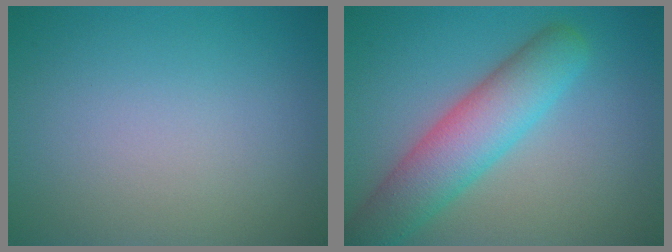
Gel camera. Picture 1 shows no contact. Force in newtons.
{"total": 6.4, "press": 6.4, "slide": 0.4}